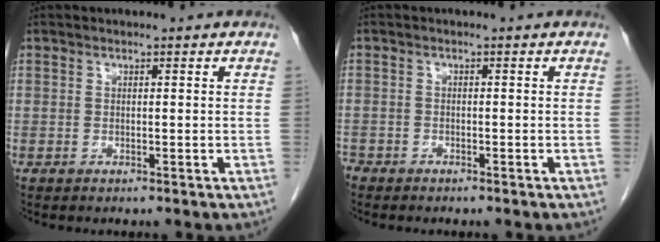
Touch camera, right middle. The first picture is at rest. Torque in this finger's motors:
{"motor_torque": [0.99, -1.15, 0.13, -0.12]}